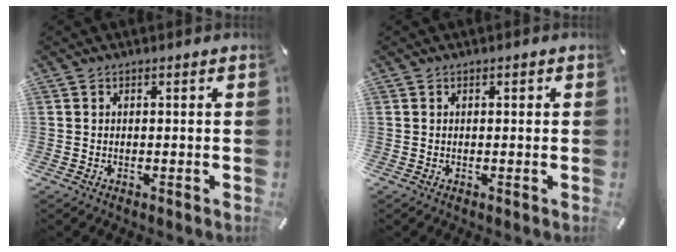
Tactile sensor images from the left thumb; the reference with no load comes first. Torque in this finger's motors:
{"motor_torque": [-0.34, -0.24, 0.10, 0.01, -0.01]}